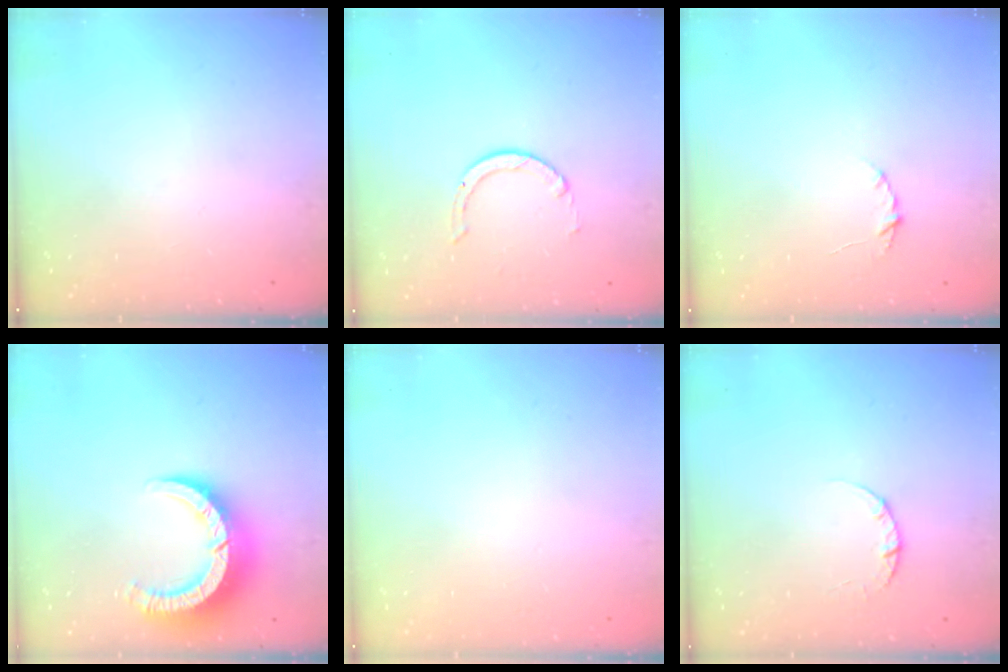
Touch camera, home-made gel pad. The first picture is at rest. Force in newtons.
{"total": 1.5, "press": 1.5, "slide": 0.2}
{"total": 3.9, "press": 3.9, "slide": 0.5}
{"total": 9.3, "press": 9.2, "slide": 1.1}
{"total": 2.7, "press": 2.7, "slide": 0.2}
{"total": 2.4, "press": 2.3, "slide": 0.3}